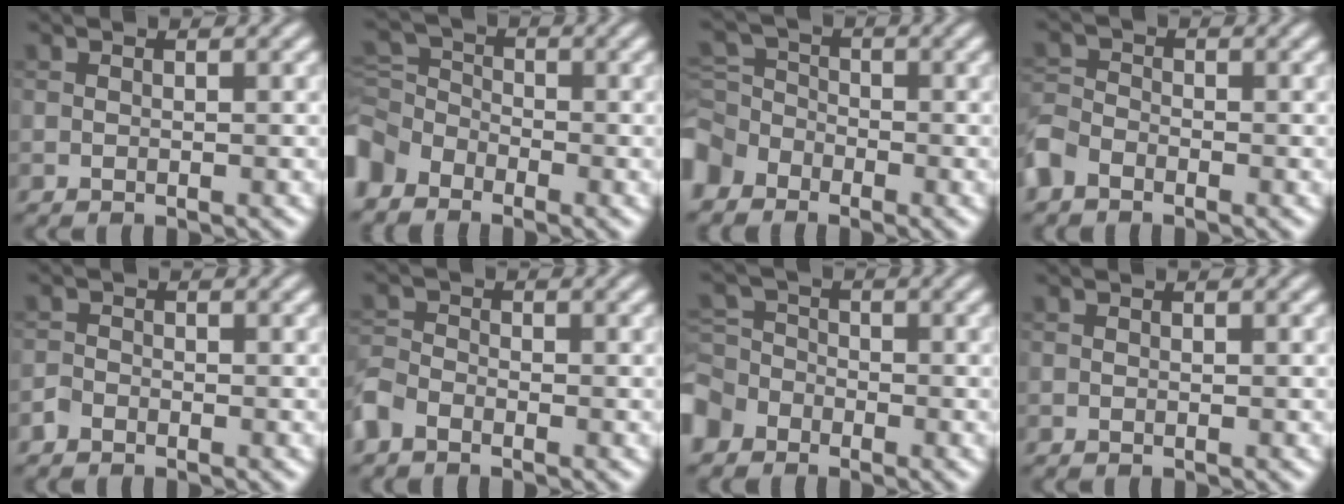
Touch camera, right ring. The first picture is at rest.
{"total": 4.0, "force": [-2.9, 2.5, 1.2], "torque": [-0.030, 0.005, -0.076]}
{"total": 4.4, "force": [-2.9, 3.0, 1.3], "torque": [-0.018, 0.005, -0.062]}
{"total": 3.1, "force": [-2.2, 1.9, 1.1], "torque": [-0.029, 0.000, -0.060]}
{"total": 1.1, "force": [-0.9, 0.7, 0.1], "torque": [0.003, 0.003, -0.021]}
{"total": 2.7, "force": [-1.9, 1.6, 1.0], "torque": [-0.026, 0.001, -0.053]}
{"total": 4.8, "force": [-3.2, 3.4, 1.1], "torque": [-0.010, 0.000, -0.061]}
{"total": 0.0}